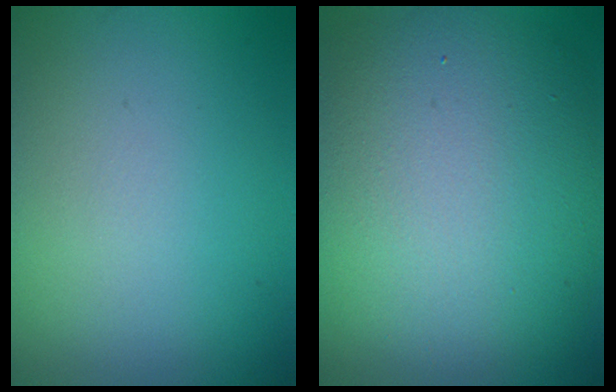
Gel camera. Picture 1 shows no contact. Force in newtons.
{"total": 13.1, "press": 13.1, "slide": 0.7}